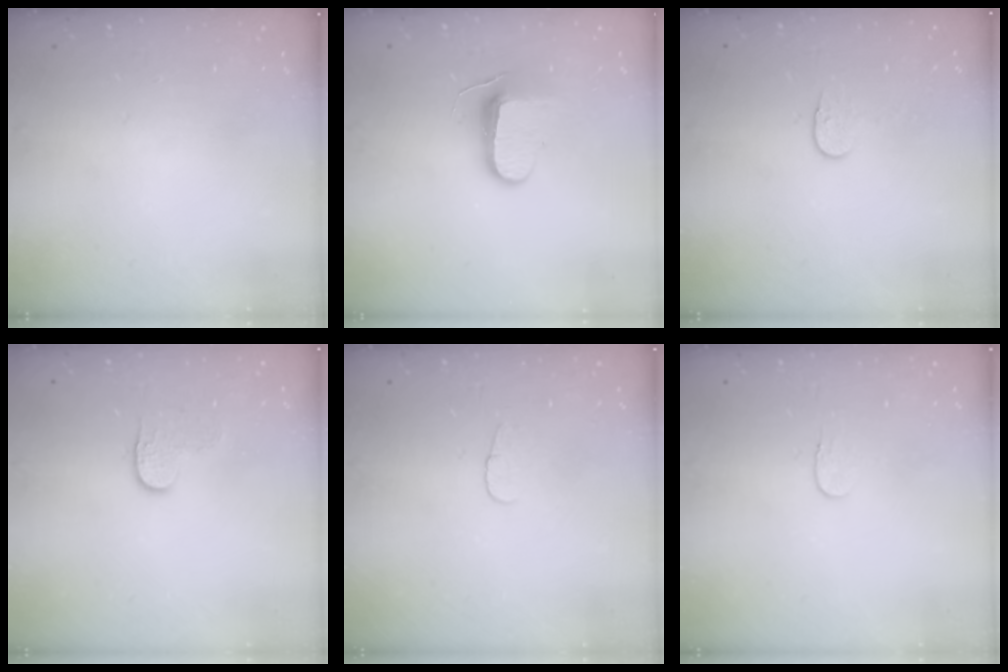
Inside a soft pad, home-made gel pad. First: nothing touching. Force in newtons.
{"total": 8.7, "press": 8.7, "slide": 0.9}
{"total": 4.1, "press": 4.1, "slide": 0.4}
{"total": 4.2, "press": 4.2, "slide": 0.5}
{"total": 3.6, "press": 3.6, "slide": 0.4}
{"total": 3.9, "press": 3.8, "slide": 0.4}